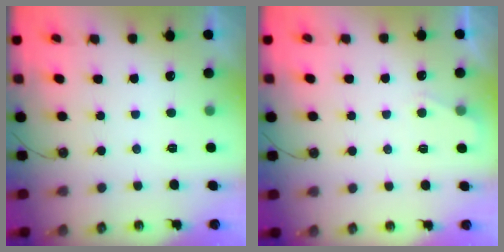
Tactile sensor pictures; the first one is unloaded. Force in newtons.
{"total": 3.1, "press": 3.1, "slide": 0.4}